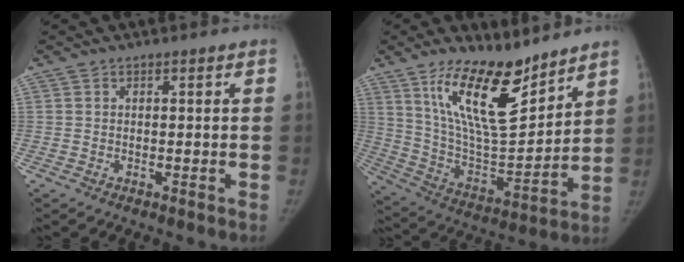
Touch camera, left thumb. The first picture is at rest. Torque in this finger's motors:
{"motor_torque": [0.49, 0.30, 1.44, -1.33, 0.49]}